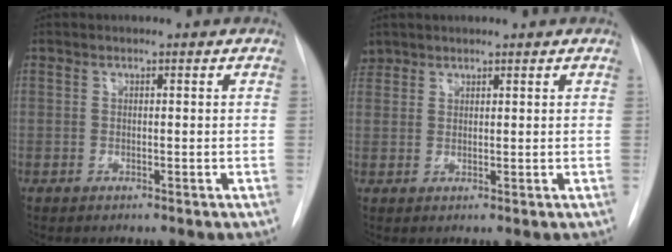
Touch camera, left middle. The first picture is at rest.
{"total": 3.1, "force": [2.5, 1.8, -0.1], "torque": [0.007, 0.010, 0.049]}